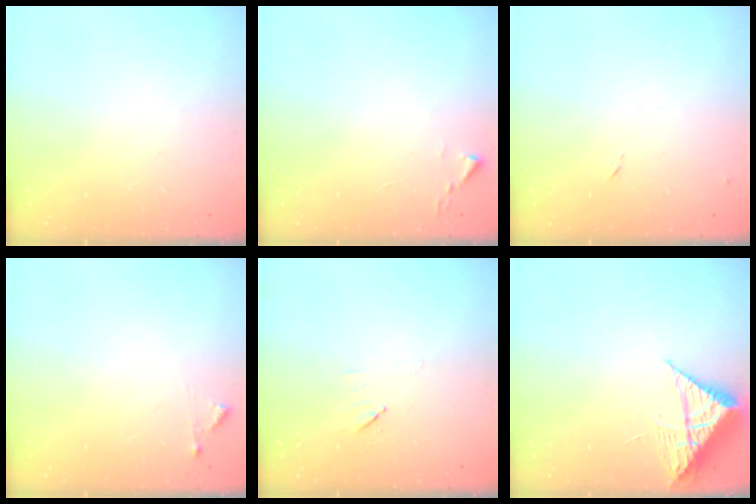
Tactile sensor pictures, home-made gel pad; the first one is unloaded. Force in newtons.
{"total": 2.4, "press": 2.4, "slide": 0.3}
{"total": 7.2, "press": 7.1, "slide": 0.6}
{"total": 4.4, "press": 4.3, "slide": 0.4}
{"total": 5.4, "press": 5.3, "slide": 1.0}
{"total": 8.8, "press": 8.8, "slide": 1.0}